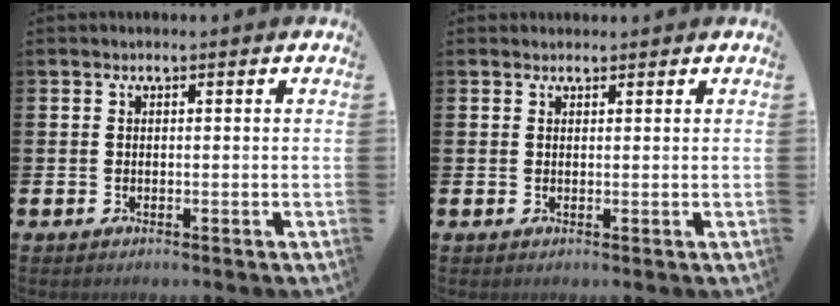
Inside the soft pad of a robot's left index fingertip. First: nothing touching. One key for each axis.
{"total": 1.1, "fx": 1.0, "fy": 0.4, "fz": -0.1, "tx": 0.016, "ty": -0.003, "tz": 0.015}